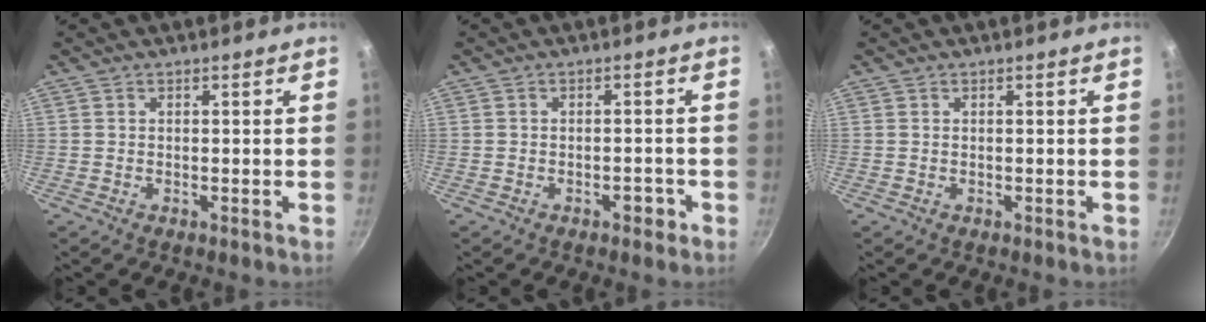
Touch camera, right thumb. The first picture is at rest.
{"total": 2.2, "force": [-1.3, 1.3, 1.3], "torque": [-0.004, 0.021, -0.012]}
{"total": 0.0}